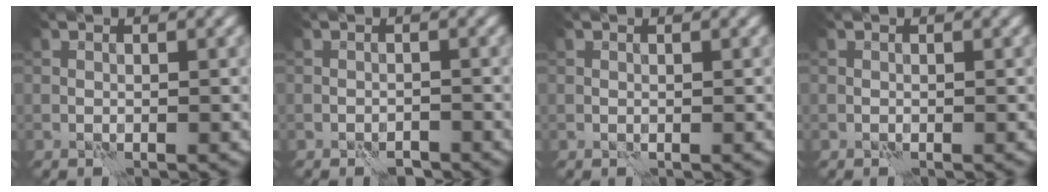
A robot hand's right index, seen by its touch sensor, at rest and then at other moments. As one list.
[{"total": 1.3, "force": [-1.1, 0.5, 0.4], "torque": [-0.001, 0.004, -0.018]}, {"total": 0.0}, {"total": 0.0}]